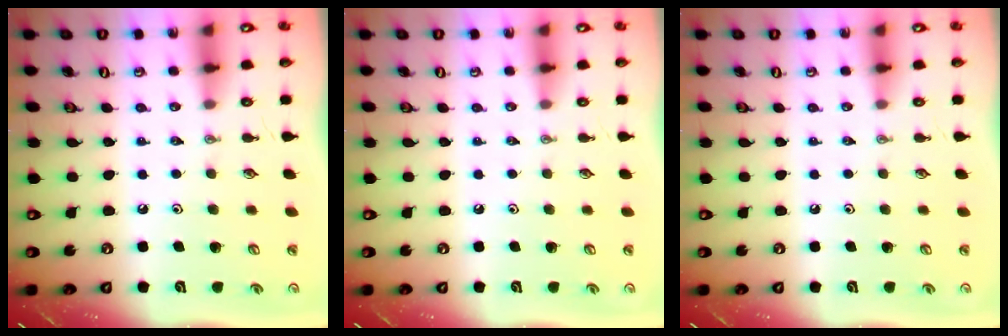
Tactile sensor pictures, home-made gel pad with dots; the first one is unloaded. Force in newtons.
{"total": 0.0}
{"total": 0.0}